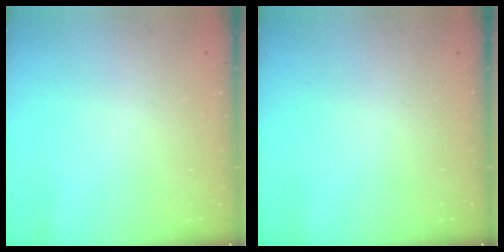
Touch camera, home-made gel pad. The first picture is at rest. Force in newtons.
{"total": 0.0}